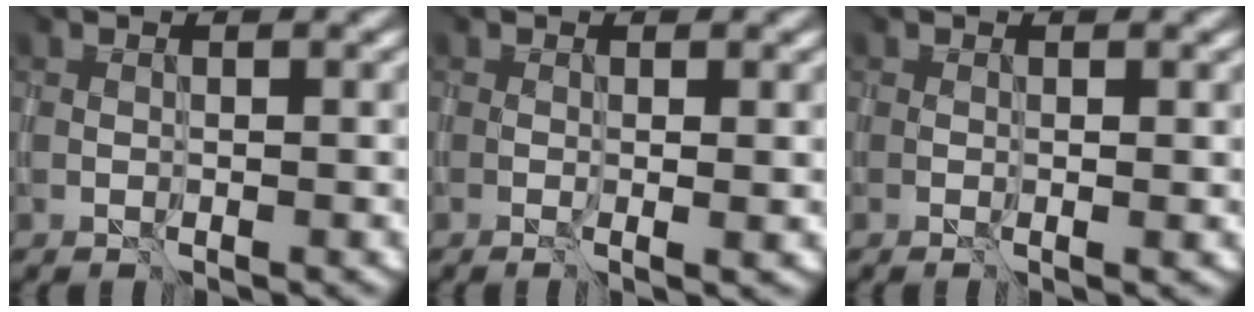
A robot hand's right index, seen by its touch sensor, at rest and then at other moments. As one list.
[{"total": 1.9, "force": [-0.1, 0.6, 1.8], "torque": [-0.025, 0.000, 0.002]}, {"total": 0.9, "force": [0.0, 0.3, 0.9], "torque": [-0.010, 0.001, 0.002]}]